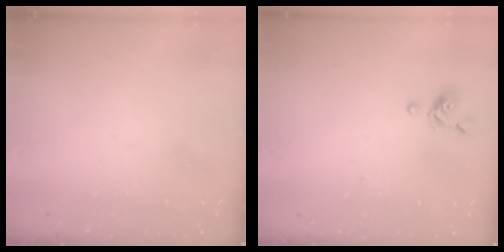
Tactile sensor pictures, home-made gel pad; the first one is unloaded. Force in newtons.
{"total": 0.8, "press": 0.6, "slide": 0.5}